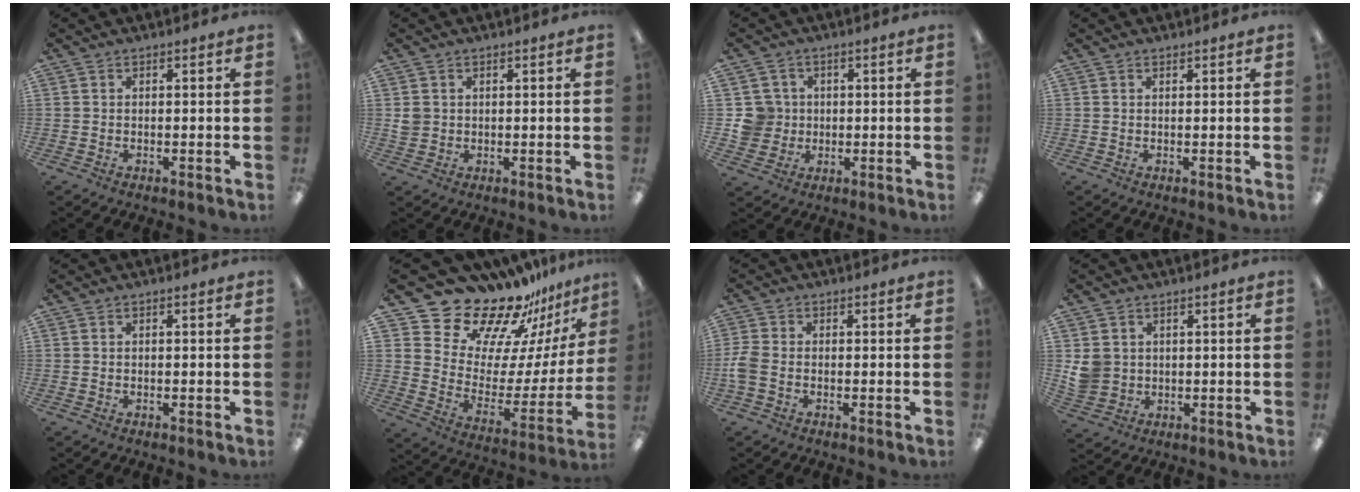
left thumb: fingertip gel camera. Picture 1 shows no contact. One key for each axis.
{"total": 2.4, "fx": 0.8, "fy": 2.3, "fz": 0.4, "tx": -0.010, "ty": 0.002, "tz": 0.014}
{"total": 6.8, "fx": 1.0, "fy": 6.6, "fz": 1.1, "tx": -0.032, "ty": 0.009, "tz": 0.023}
{"total": 0.6, "fx": 0.6, "fy": 0.1, "fz": 0.0, "tx": -0.001, "ty": 0.001, "tz": 0.010}
{"total": 0.0}
{"total": 20.9, "fx": 18.9, "fy": 7.7, "fz": 4.7, "tx": -0.087, "ty": -0.162, "tz": 0.341}
{"total": 3.8, "fx": -1.0, "fy": 2.4, "fz": 2.8, "tx": -0.065, "ty": -0.001, "tz": -0.020}
{"total": 5.0, "fx": 1.4, "fy": 4.7, "fz": 0.9, "tx": -0.013, "ty": 0.005, "tz": 0.029}